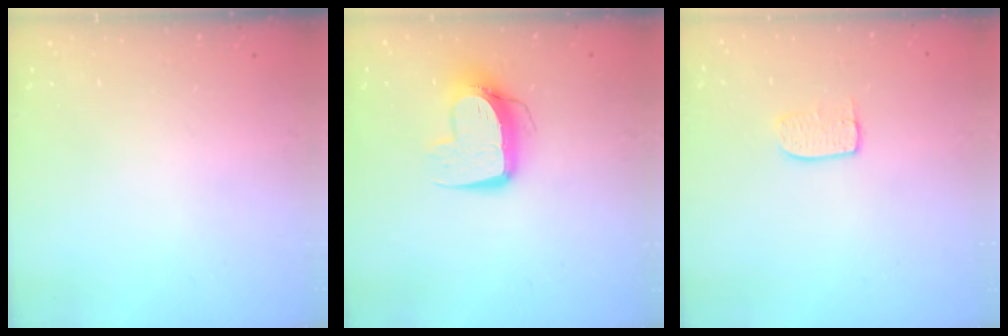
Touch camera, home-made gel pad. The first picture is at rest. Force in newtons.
{"total": 10.2, "press": 10.1, "slide": 1.1}
{"total": 5.4, "press": 5.4, "slide": 0.3}